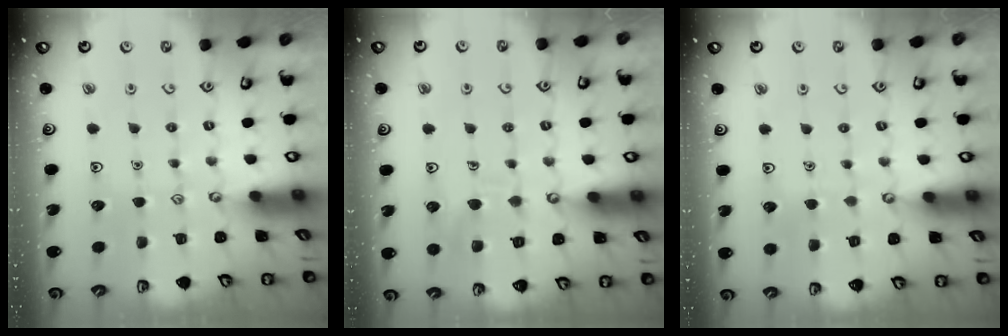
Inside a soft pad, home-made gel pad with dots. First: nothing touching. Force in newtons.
{"total": 8.6, "press": 8.6, "slide": 0.7}
{"total": 2.7, "press": 2.7, "slide": 0.2}